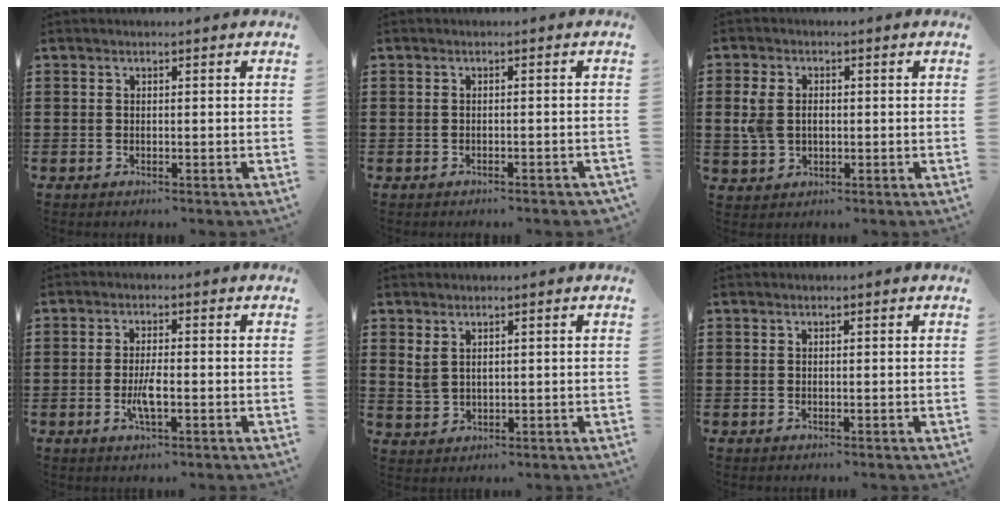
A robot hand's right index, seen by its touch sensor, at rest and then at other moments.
{"total": 0.9, "force": [-0.8, 0.0, 0.3], "torque": [-0.009, -0.004, -0.015]}
{"total": 4.0, "force": [0.3, 2.9, 2.7], "torque": [-0.072, 0.006, -0.002]}
{"total": 3.5, "force": [-1.0, 0.8, 3.3], "torque": [-0.069, -0.003, -0.022]}
{"total": 2.4, "force": [1.5, 1.3, 1.3], "torque": [-0.029, 0.005, 0.029]}
{"total": 0.0}